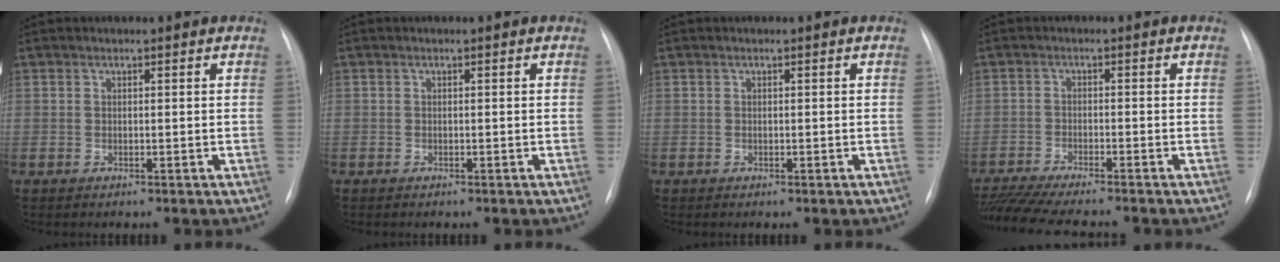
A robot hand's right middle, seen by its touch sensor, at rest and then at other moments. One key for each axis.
{"total": 0.0}
{"total": 0.0}
{"total": 11.8, "fx": -10.4, "fy": 0.3, "fz": 5.5, "tx": -0.077, "ty": -0.018, "tz": -0.163}